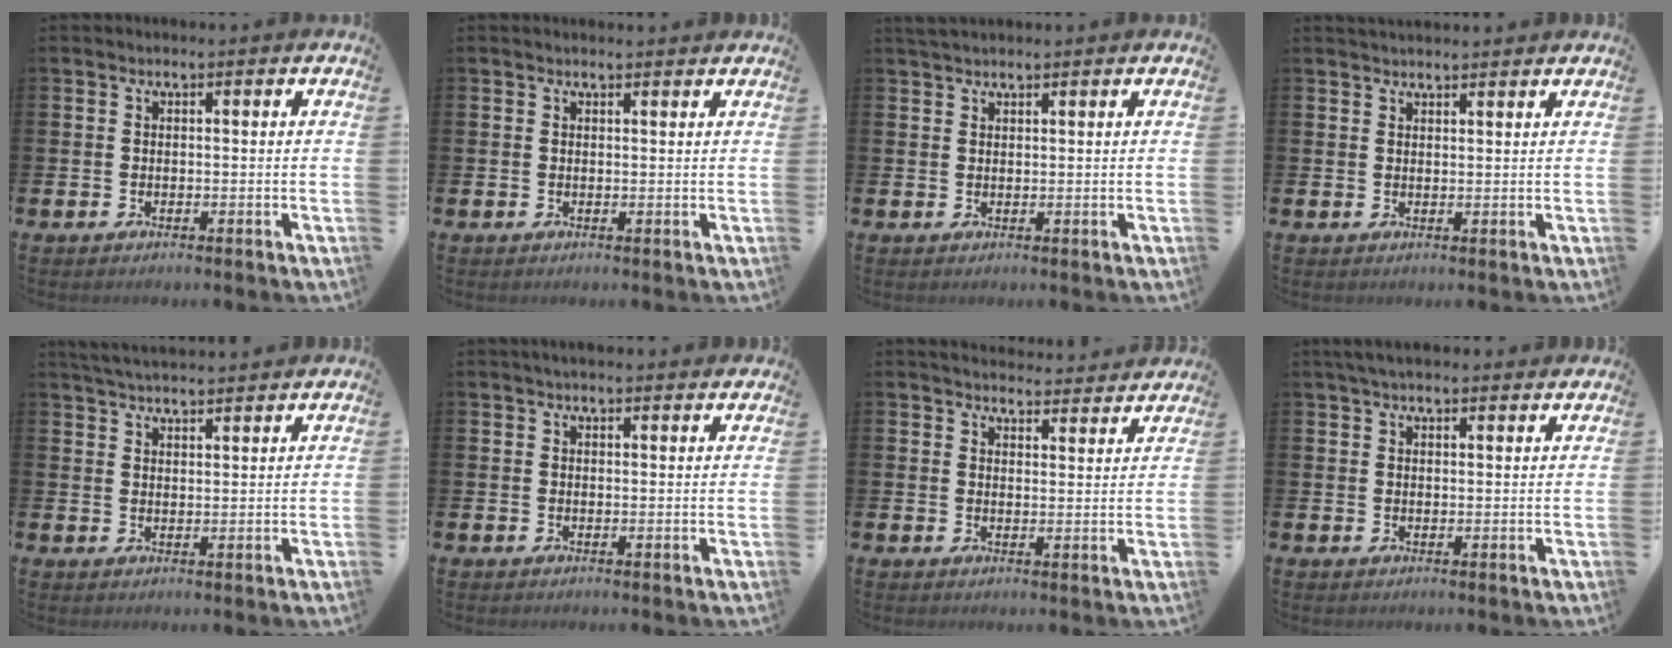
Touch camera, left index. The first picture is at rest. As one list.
[{"total": 0.9, "force": [0.8, 0.1, 0.2], "torque": [0.007, -0.003, 0.013]}, {"total": 1.7, "force": [1.6, 0.4, 0.4], "torque": [0.001, 0.000, 0.027]}, {"total": 2.1, "force": [2.1, 0.3, 0.1], "torque": [-0.002, -0.007, 0.038]}, {"total": 4.0, "force": [4.0, 0.2, 0.5], "torque": [-0.016, -0.018, 0.072]}, {"total": 2.2, "force": [2.2, 0.4, 0.5], "torque": [-0.001, -0.007, 0.037]}, {"total": 3.8, "force": [3.7, 0.8, -0.1], "torque": [0.005, -0.025, 0.065]}, {"total": 3.5, "force": [3.2, 0.9, 1.3], "torque": [-0.029, -0.005, 0.058]}]